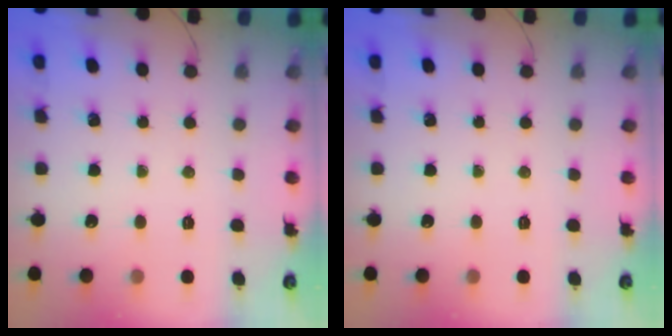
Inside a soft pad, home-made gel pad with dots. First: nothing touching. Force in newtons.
{"total": 0.0}